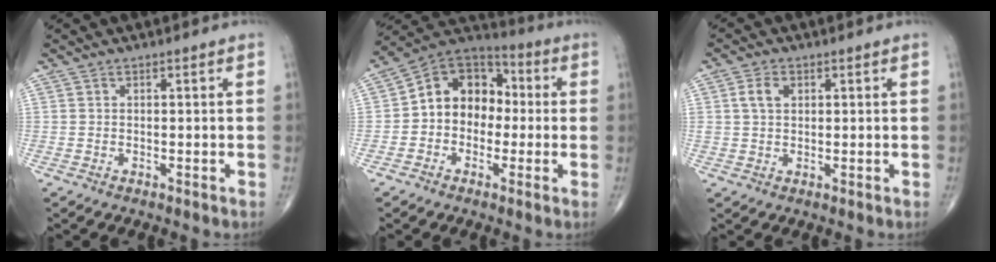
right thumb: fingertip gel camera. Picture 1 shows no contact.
{"total": 12.5, "force": [-0.3, 9.9, 7.6], "torque": [-0.080, 0.044, -0.024]}
{"total": 3.4, "force": [1.0, 2.3, 2.3], "torque": [-0.041, 0.002, 0.019]}